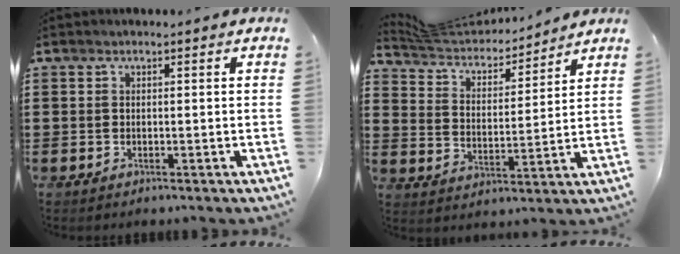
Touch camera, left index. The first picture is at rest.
{"total": 5.2, "force": [5.0, 1.0, 0.9], "torque": [-0.047, -0.035, 0.084]}